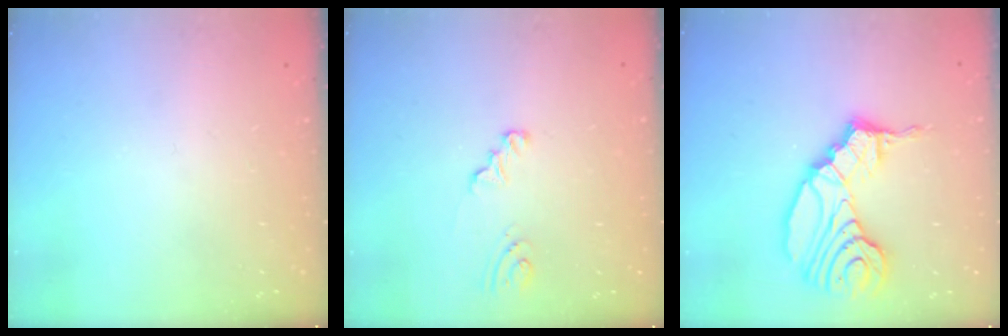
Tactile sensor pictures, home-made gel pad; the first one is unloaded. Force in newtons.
{"total": 2.5, "press": 2.5, "slide": 0.2}
{"total": 18.1, "press": 17.4, "slide": 4.9}